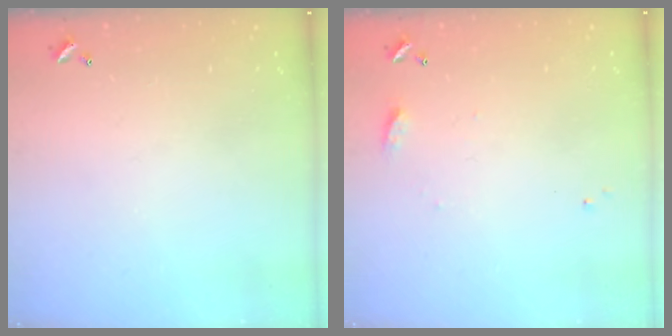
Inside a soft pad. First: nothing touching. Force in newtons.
{"total": 7.2, "press": 7.2, "slide": 0.7}